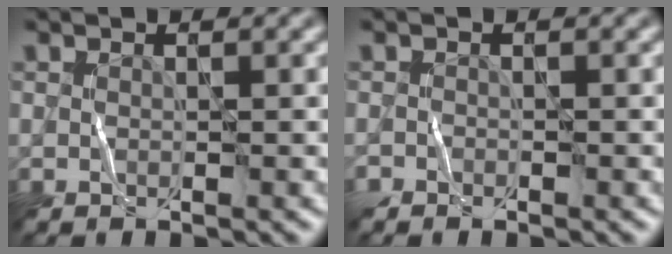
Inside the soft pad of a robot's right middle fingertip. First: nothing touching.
{"total": 0.7, "force": [-0.6, 0.4, -0.1], "torque": [0.003, -0.003, -0.015]}